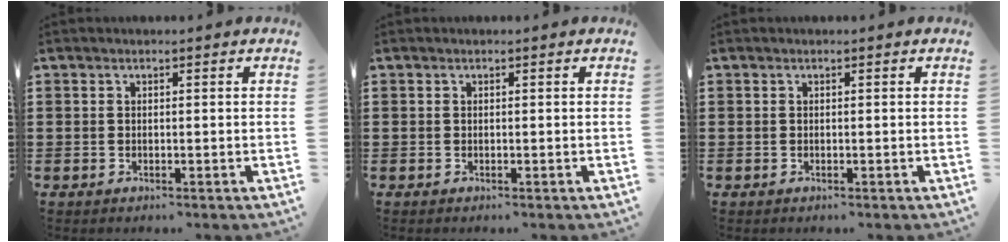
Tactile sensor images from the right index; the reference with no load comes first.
{"total": 0.0}
{"total": 0.0}